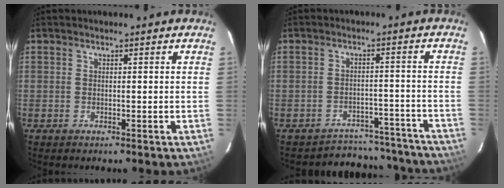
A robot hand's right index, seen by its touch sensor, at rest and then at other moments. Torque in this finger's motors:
{"motor_torque": [0.73, -0.86, 0.16, 0.03]}